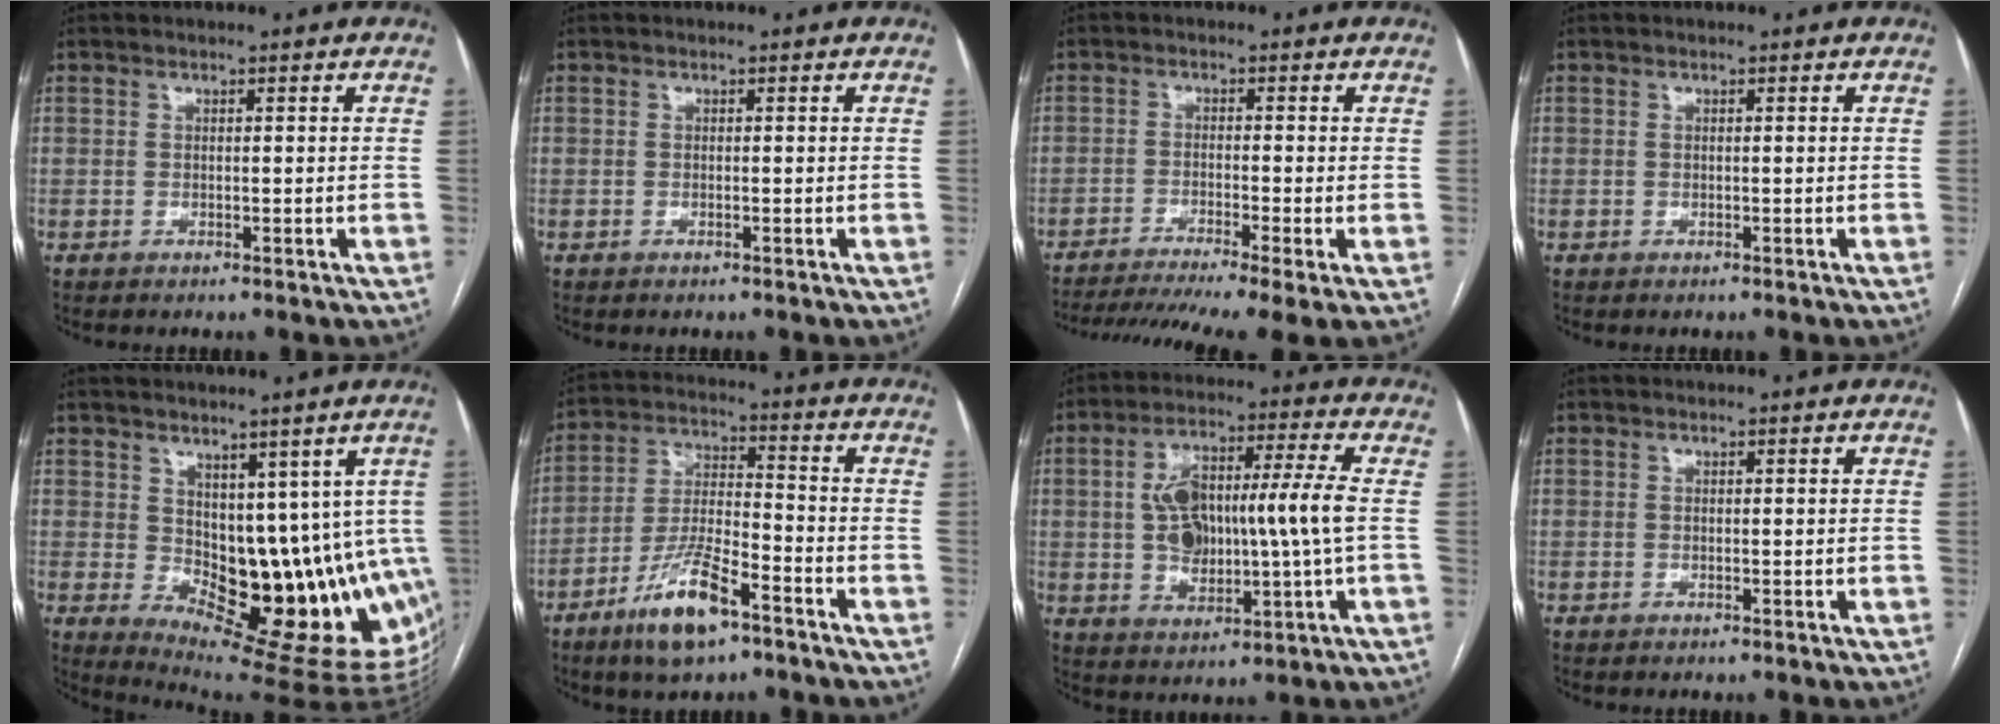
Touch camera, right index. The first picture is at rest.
{"total": 0.0}
{"total": 13.0, "force": [-9.6, 0.1, 8.7], "torque": [-0.134, -0.023, -0.153]}
{"total": 0.0}
{"total": 15.6, "force": [1.4, 8.8, 12.8], "torque": [-0.165, -0.004, 0.040]}
{"total": 11.3, "force": [-7.1, 2.7, 8.4], "torque": [-0.171, -0.011, -0.130]}
{"total": 14.5, "force": [0.5, 3.1, 14.1], "torque": [-0.266, 0.023, 0.012]}
{"total": 0.0}